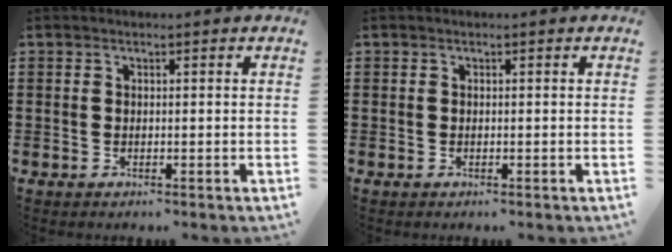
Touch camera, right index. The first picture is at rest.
{"total": 0.0}